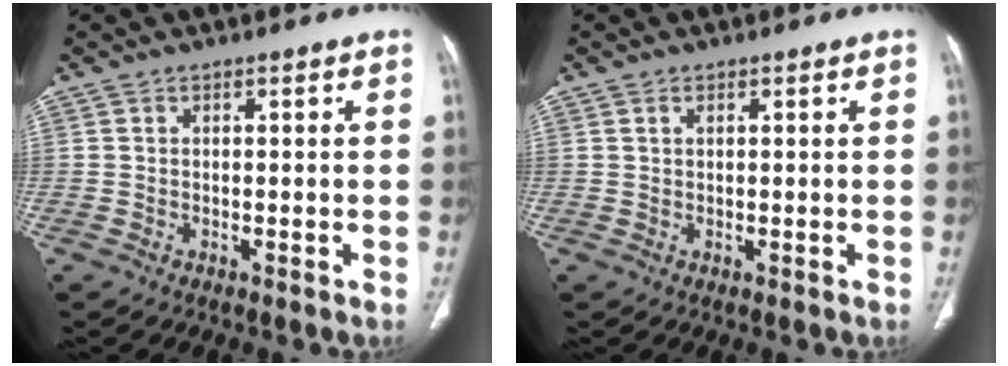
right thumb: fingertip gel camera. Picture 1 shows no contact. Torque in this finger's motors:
{"motor_torque": [-0.40, 0.38, -0.37, 0.14, 0.04]}